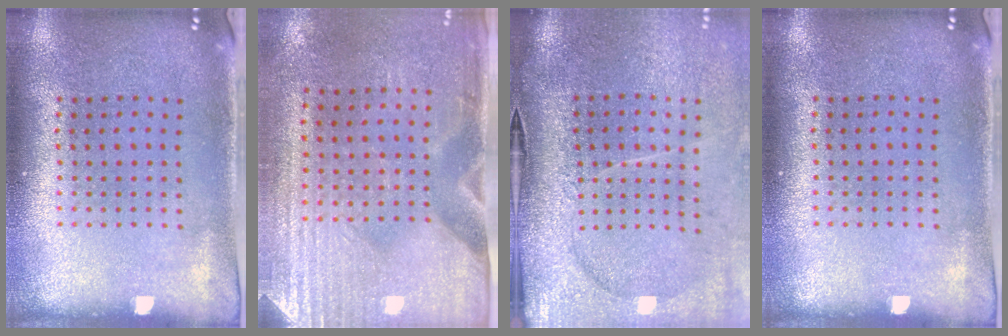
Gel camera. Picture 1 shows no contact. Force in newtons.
{"total": 2.9, "press": 2.6, "slide": 1.5}
{"total": 4.6, "press": 3.6, "slide": 2.8}
{"total": 0.0}